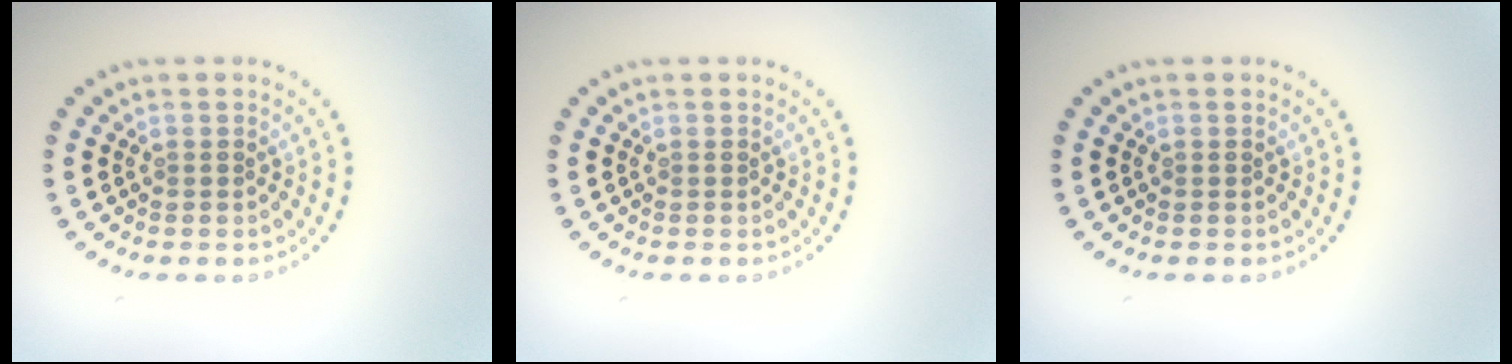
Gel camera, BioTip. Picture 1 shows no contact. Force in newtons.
{"total": 0.0}
{"total": 0.0}